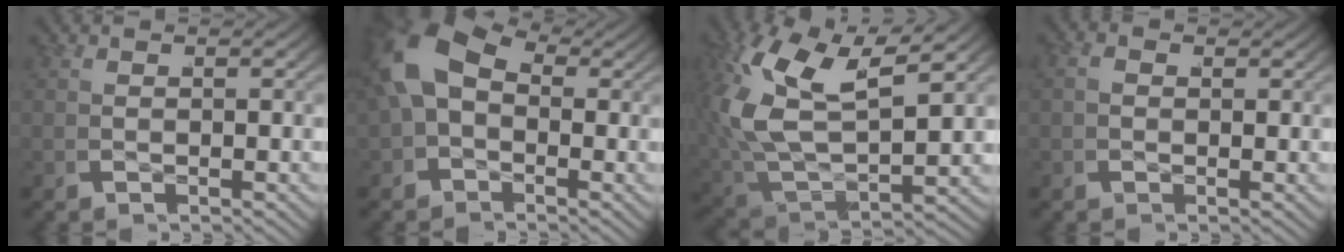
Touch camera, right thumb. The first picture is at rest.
{"total": 10.3, "force": [1.1, 8.1, 6.2], "torque": [-0.134, 0.000, 0.014]}
{"total": 11.2, "force": [1.6, 7.1, 8.5], "torque": [-0.223, -0.040, 0.049]}
{"total": 1.3, "force": [0.0, 1.0, 0.9], "torque": [-0.012, -0.005, 0.006]}